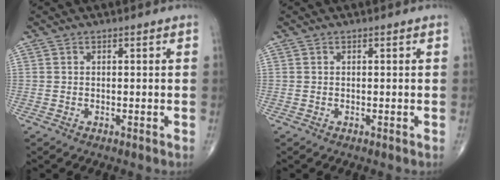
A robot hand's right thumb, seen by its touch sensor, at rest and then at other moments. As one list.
[{"total": 0.0}]